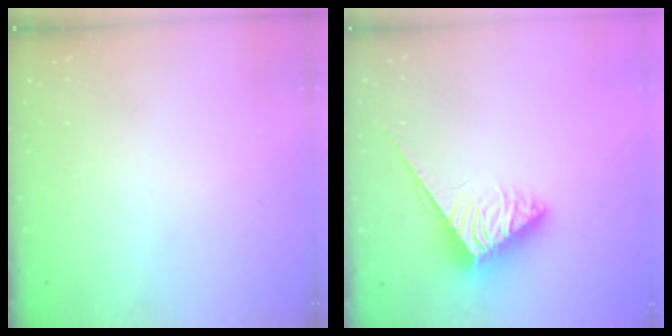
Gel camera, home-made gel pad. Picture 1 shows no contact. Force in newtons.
{"total": 4.7, "press": 4.7, "slide": 0.5}